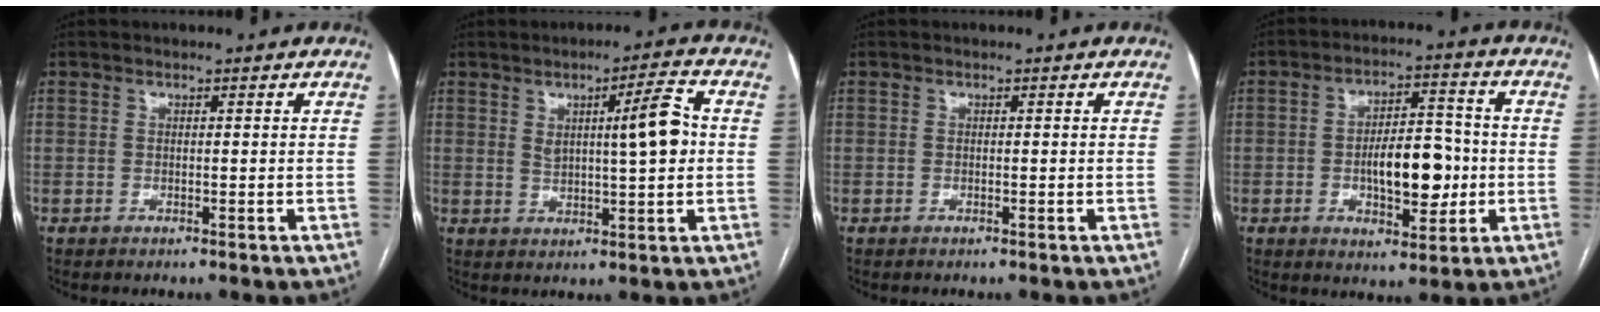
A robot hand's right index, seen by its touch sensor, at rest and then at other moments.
{"total": 7.6, "force": [1.5, 1.0, 7.4], "torque": [-0.114, 0.008, 0.024]}
{"total": 0.0}
{"total": 10.4, "force": [-1.4, 4.4, 9.3], "torque": [-0.150, 0.015, -0.017]}